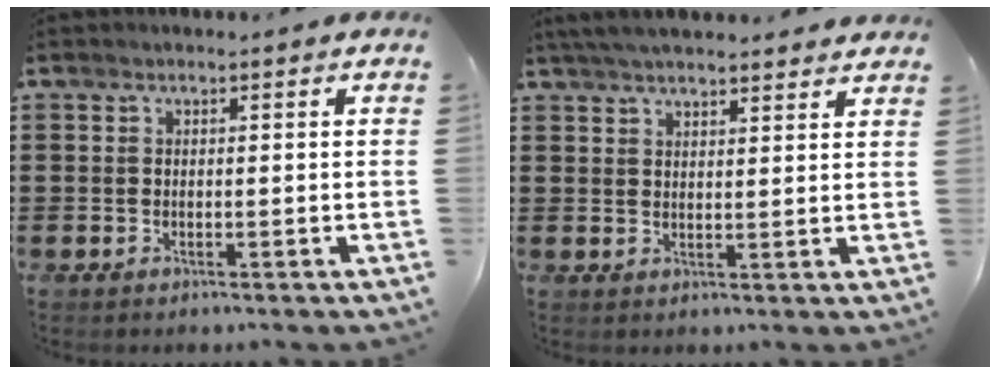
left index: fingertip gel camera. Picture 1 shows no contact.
{"total": 4.0, "force": [3.8, 0.1, 1.2], "torque": [-0.033, -0.008, 0.071]}